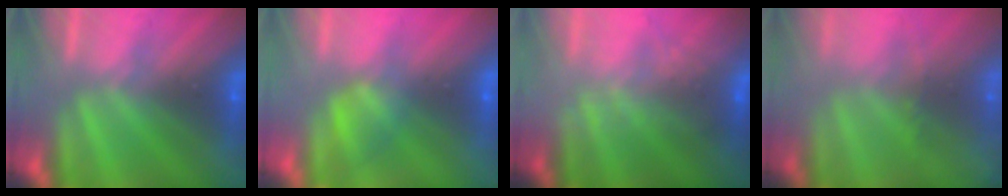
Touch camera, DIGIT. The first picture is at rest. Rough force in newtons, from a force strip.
{"total": 1.6}
{"total": 7.9}
{"total": 5.9}